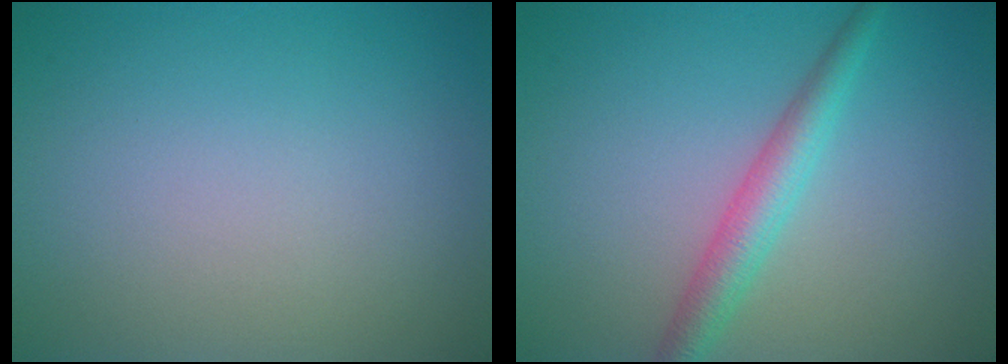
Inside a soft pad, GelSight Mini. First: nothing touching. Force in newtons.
{"total": 3.1, "press": 3.1, "slide": 0.1}